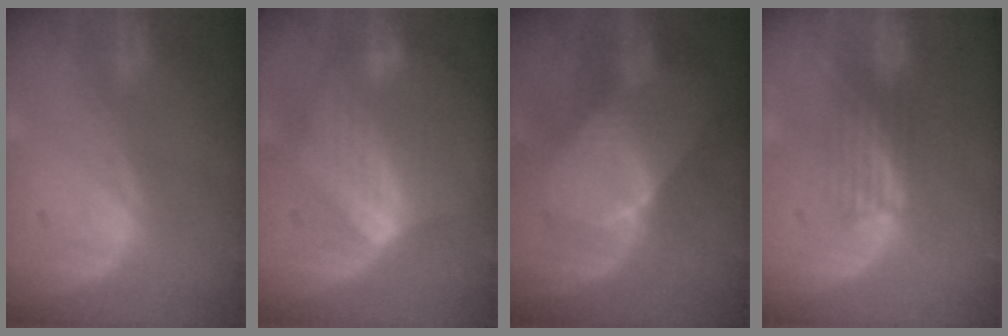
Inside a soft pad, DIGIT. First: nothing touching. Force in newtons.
{"total": 7.1, "press": 6.4, "slide": 3.0}
{"total": 7.4, "press": 6.6, "slide": 3.3}
{"total": 3.1, "press": 2.8, "slide": 1.2}